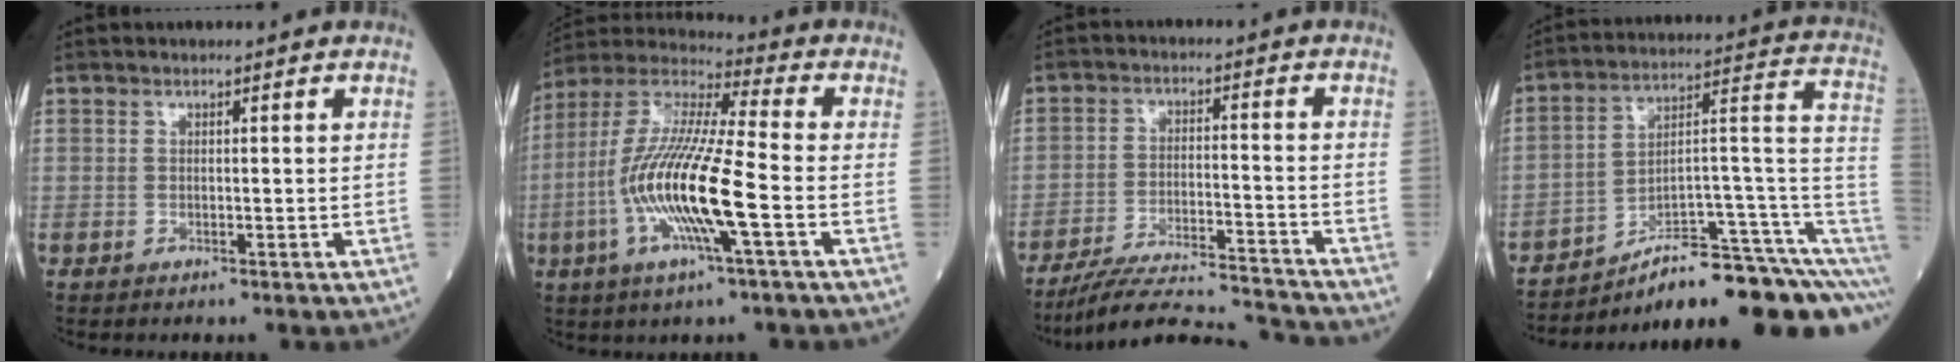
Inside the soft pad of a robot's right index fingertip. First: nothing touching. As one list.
[{"total": 16.5, "force": [-4.1, 1.2, 16.0], "torque": [-0.331, -0.008, -0.084]}, {"total": 14.4, "force": [-13.9, -0.1, 3.7], "torque": [-0.058, 0.007, -0.220]}, {"total": 18.5, "force": [-12.2, 3.0, 13.5], "torque": [-0.114, 0.074, -0.175]}]